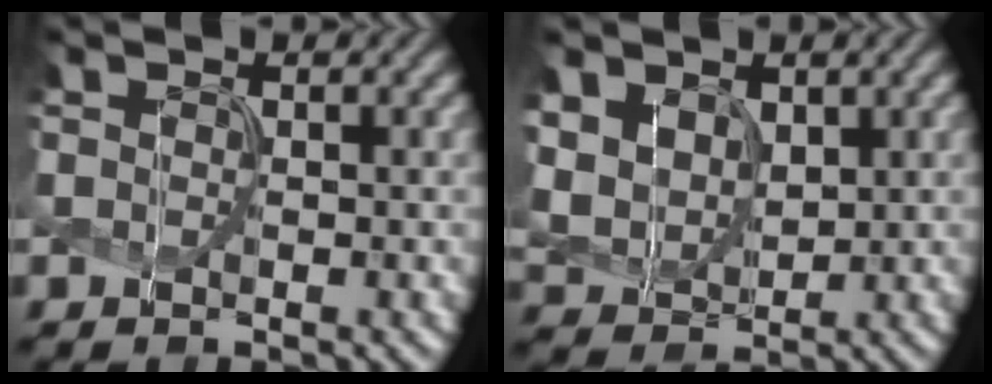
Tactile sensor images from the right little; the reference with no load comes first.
{"total": 5.7, "force": [2.0, 4.2, 3.3], "torque": [-0.097, 0.002, 0.040]}